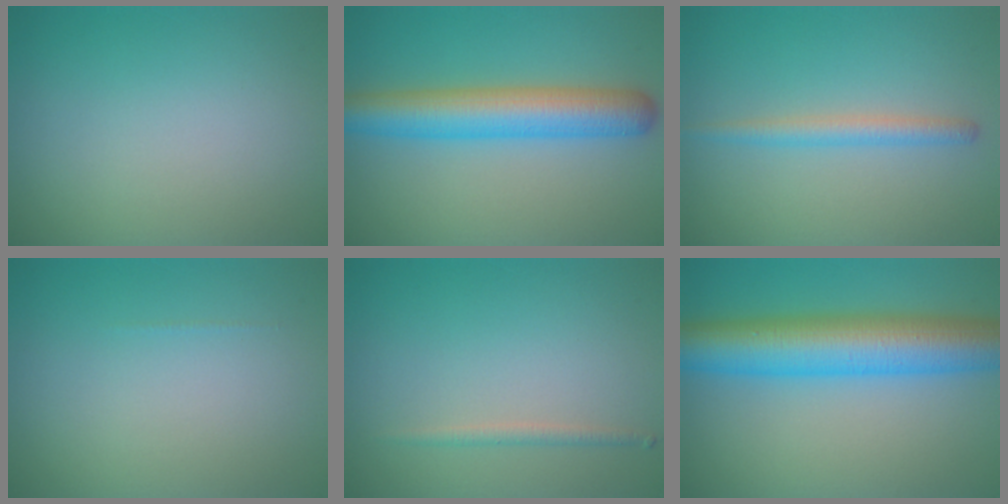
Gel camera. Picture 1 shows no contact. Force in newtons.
{"total": 6.9, "press": 6.8, "slide": 0.1}
{"total": 2.1, "press": 2.1, "slide": 0.1}
{"total": 0.0}
{"total": 1.1, "press": 1.1, "slide": 0.0}
{"total": 9.7, "press": 9.7, "slide": 0.1}